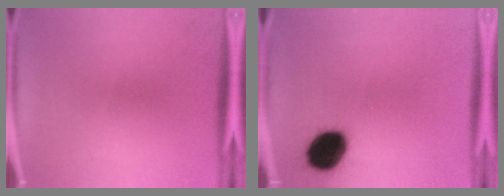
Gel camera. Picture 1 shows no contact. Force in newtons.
{"total": 12.4}